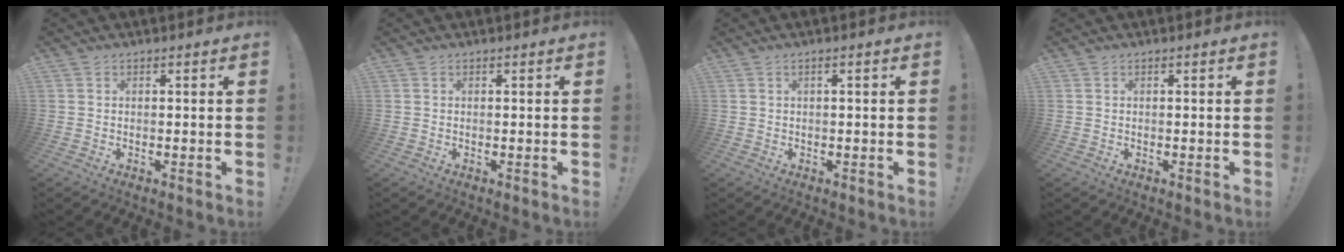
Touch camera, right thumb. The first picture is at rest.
{"total": 0.0}
{"total": 1.4, "force": [0.1, -0.1, 1.4], "torque": [-0.033, 0.002, 0.002]}
{"total": 0.0}